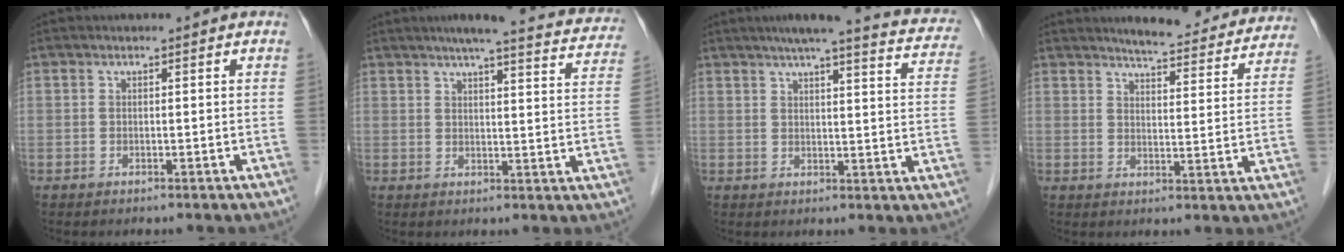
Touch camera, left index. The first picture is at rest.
{"total": 19.3, "force": [17.2, 2.3, 8.5], "torque": [-0.102, -0.010, 0.193]}
{"total": 18.3, "force": [15.7, 2.1, 9.1], "torque": [-0.113, -0.006, 0.175]}
{"total": 15.3, "force": [14.3, 2.6, 4.6], "torque": [-0.041, -0.026, 0.159]}